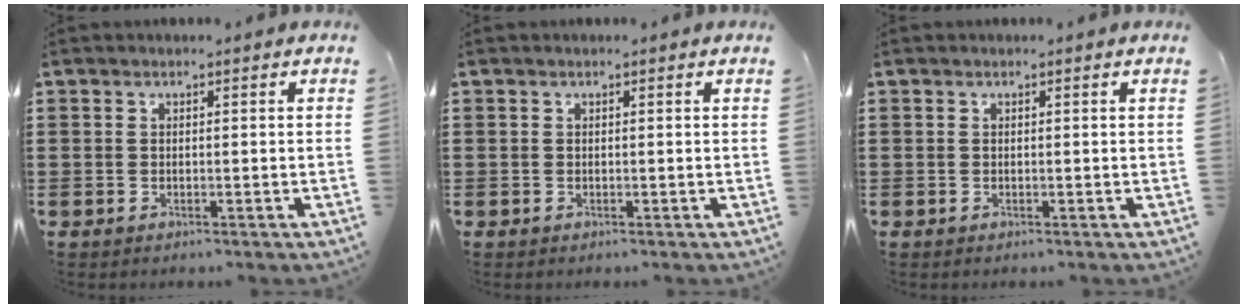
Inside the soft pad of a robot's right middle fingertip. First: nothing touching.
{"total": 0.0}
{"total": 0.0}